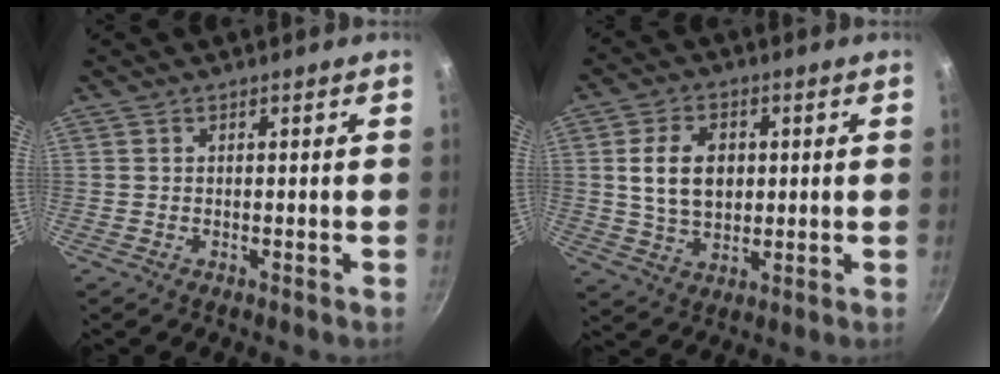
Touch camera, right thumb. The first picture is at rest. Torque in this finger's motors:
{"motor_torque": [-0.24, 0.68, 0.68, -0.21, 0.07]}